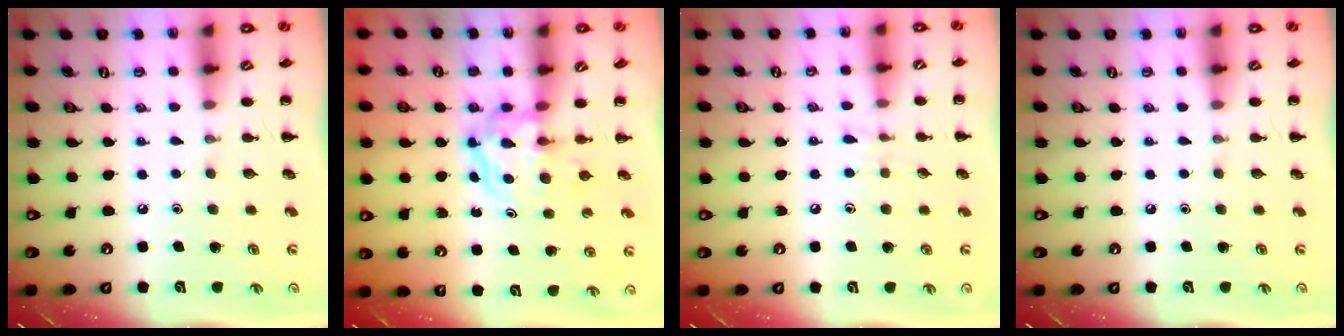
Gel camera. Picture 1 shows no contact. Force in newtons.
{"total": 3.9, "press": 3.9, "slide": 0.5}
{"total": 5.7, "press": 5.3, "slide": 2.2}
{"total": 0.0}